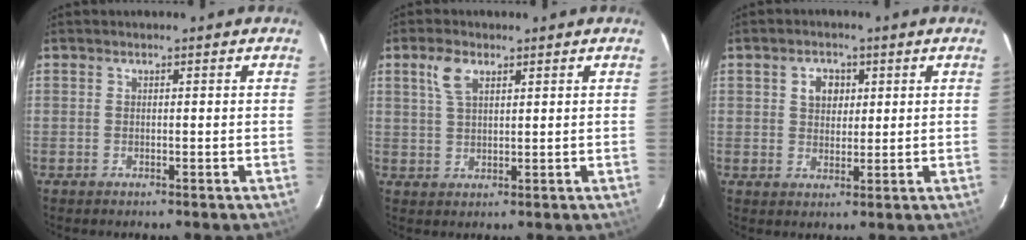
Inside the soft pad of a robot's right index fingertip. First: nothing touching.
{"total": 4.6, "force": [2.4, 2.3, 3.2], "torque": [-0.065, 0.011, 0.047]}
{"total": 4.3, "force": [1.5, 3.4, 2.1], "torque": [-0.029, 0.012, 0.030]}